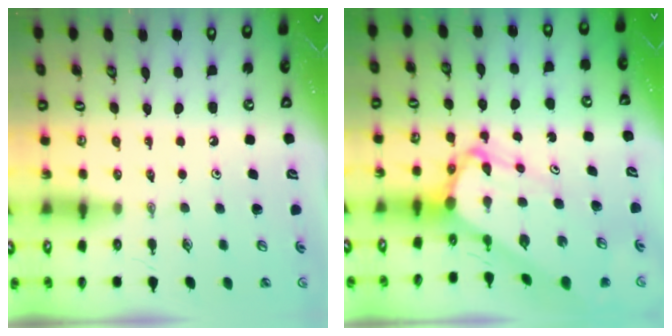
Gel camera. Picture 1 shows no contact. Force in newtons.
{"total": 9.2, "press": 9.1, "slide": 0.9}